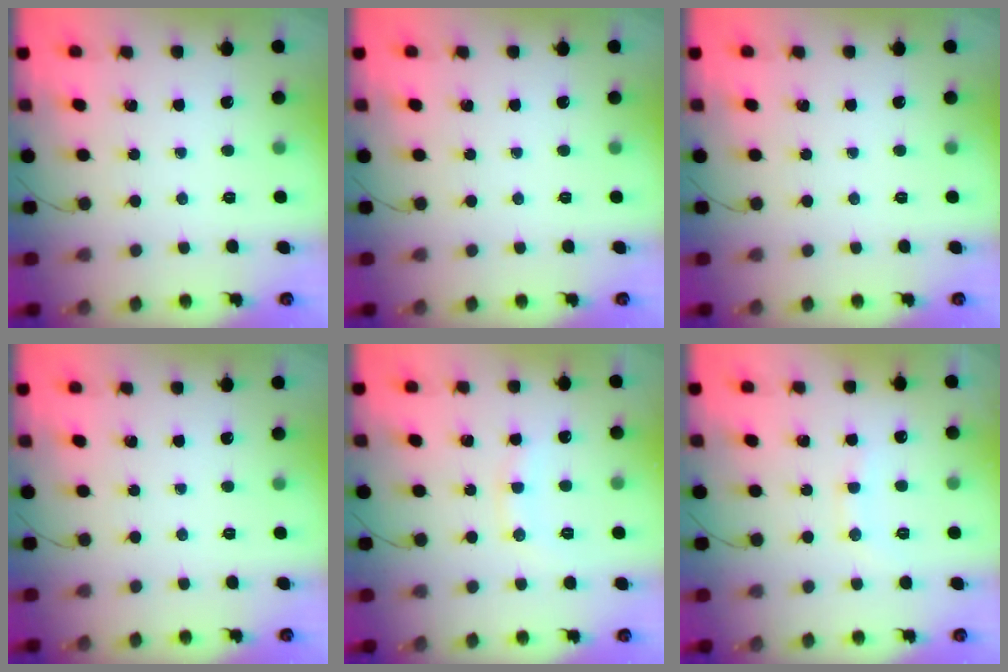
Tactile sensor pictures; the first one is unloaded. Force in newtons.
{"total": 0.0}
{"total": 0.0}
{"total": 0.0}
{"total": 7.6, "press": 7.5, "slide": 0.9}
{"total": 8.6, "press": 8.5, "slide": 0.9}